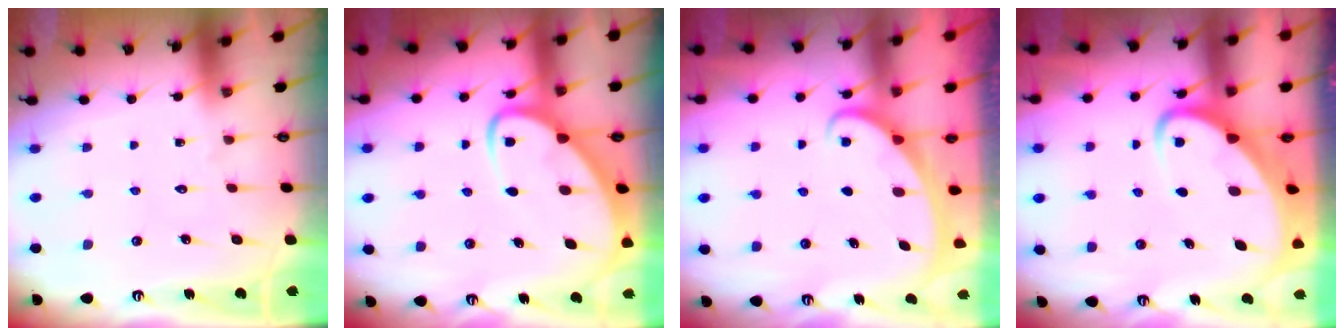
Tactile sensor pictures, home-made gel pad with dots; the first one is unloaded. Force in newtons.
{"total": 6.8, "press": 6.8, "slide": 0.7}
{"total": 2.3, "press": 2.3, "slide": 0.4}
{"total": 5.7, "press": 5.6, "slide": 0.6}